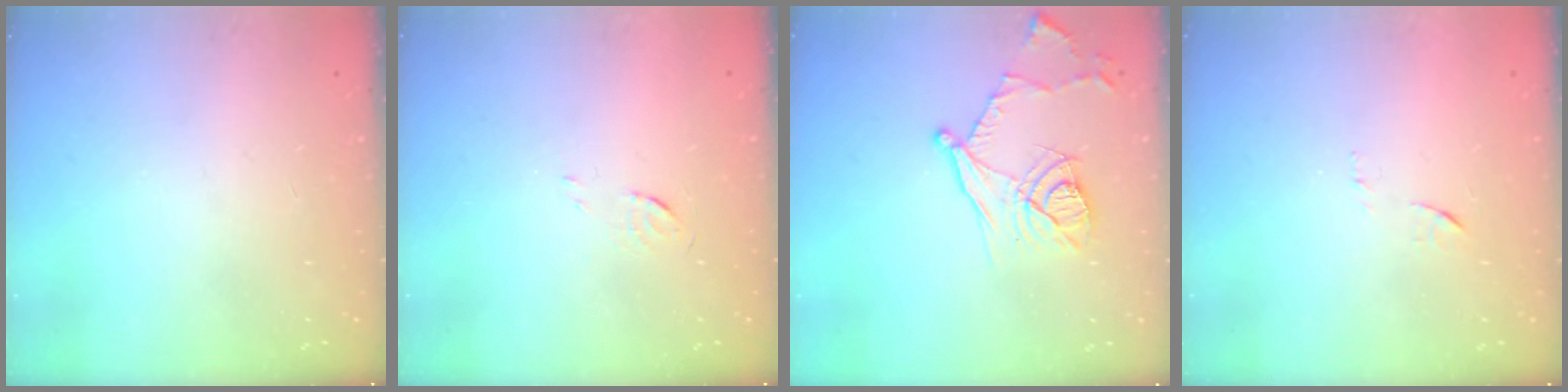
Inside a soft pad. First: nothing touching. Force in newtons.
{"total": 3.3, "press": 3.3, "slide": 0.4}
{"total": 13.8, "press": 13.7, "slide": 1.8}
{"total": 6.5, "press": 6.5, "slide": 0.5}